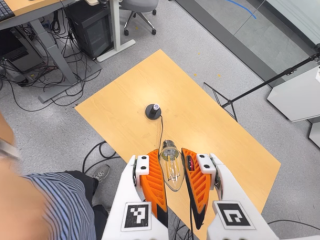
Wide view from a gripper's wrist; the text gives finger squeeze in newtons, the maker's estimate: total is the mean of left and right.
{"total": 21.3, "left": 24.3, "right": 18.4}